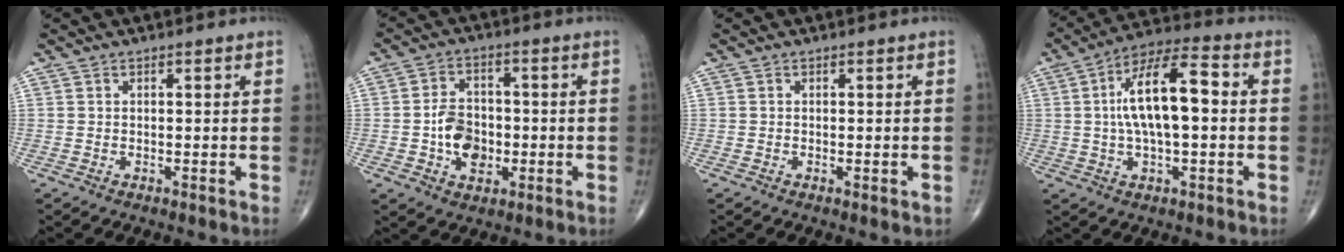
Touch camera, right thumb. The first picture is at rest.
{"total": 8.5, "force": [-1.6, 6.1, 5.7], "torque": [-0.073, 0.016, -0.027]}
{"total": 1.0, "force": [-0.3, 0.4, 0.9], "torque": [-0.014, -0.003, -0.004]}
{"total": 14.7, "force": [0.9, 5.8, 13.5], "torque": [-0.239, 0.032, 0.008]}